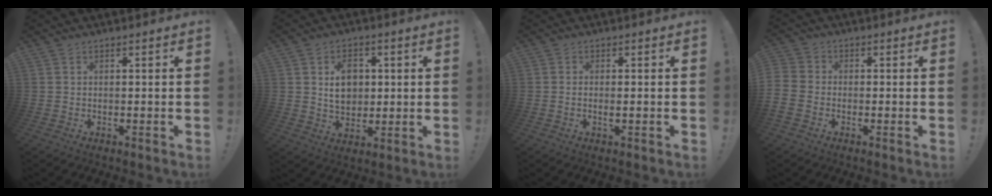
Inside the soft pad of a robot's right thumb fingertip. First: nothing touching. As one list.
[{"total": 9.1, "force": [1.9, 7.3, 5.2], "torque": [-0.063, -0.002, 0.038]}, {"total": 1.4, "force": [-0.2, 0.3, 1.4], "torque": [-0.016, -0.004, -0.005]}, {"total": 5.8, "force": [-2.7, 4.5, 2.3], "torque": [-0.058, 0.018, -0.050]}]